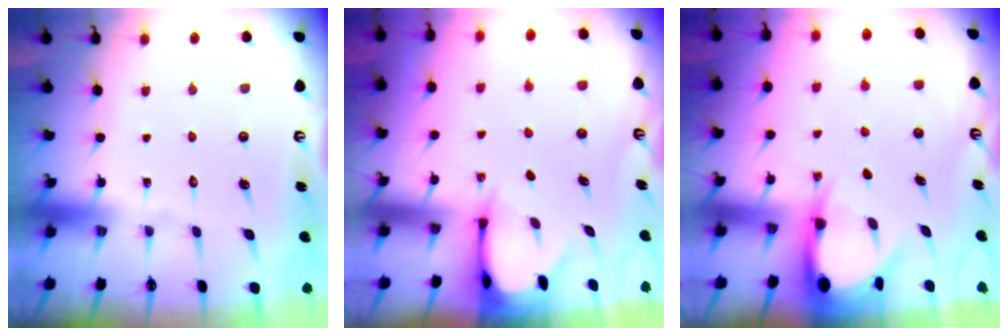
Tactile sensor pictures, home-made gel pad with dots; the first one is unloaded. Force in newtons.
{"total": 2.5, "press": 2.5, "slide": 0.3}
{"total": 4.6, "press": 4.6, "slide": 0.7}